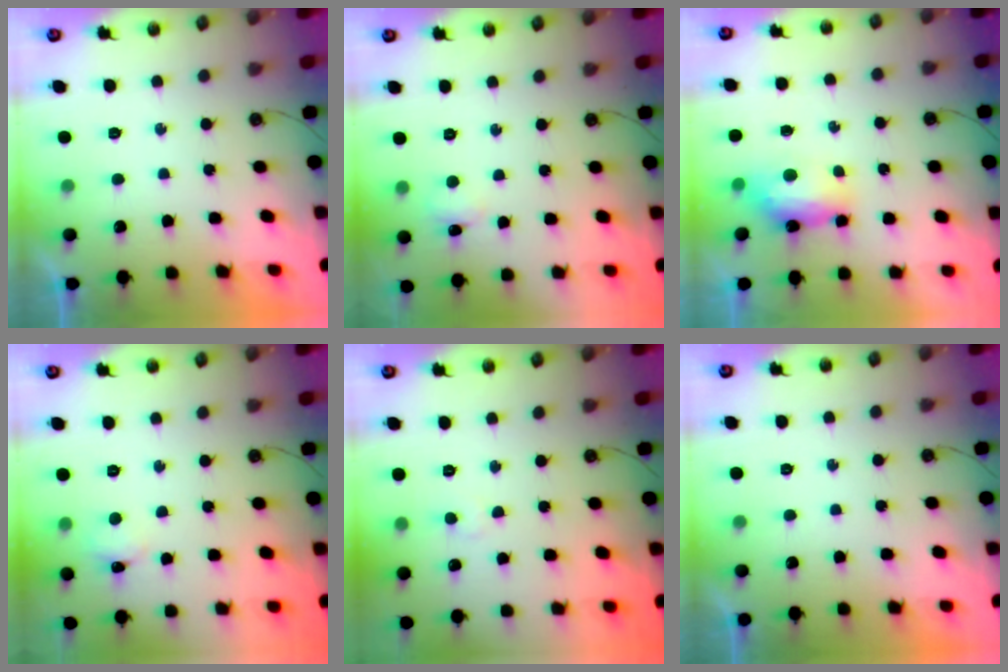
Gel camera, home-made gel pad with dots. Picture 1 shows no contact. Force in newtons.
{"total": 6.0, "press": 5.9, "slide": 1.0}
{"total": 7.8, "press": 7.8, "slide": 0.1}
{"total": 2.6, "press": 2.6, "slide": 0.4}
{"total": 3.0, "press": 3.0, "slide": 0.4}
{"total": 0.0}